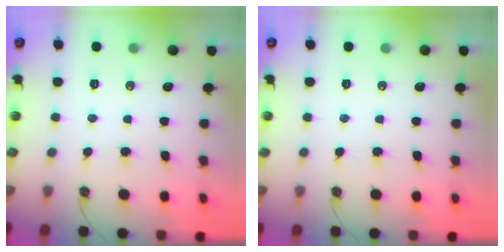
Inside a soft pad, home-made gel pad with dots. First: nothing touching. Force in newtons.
{"total": 0.0}